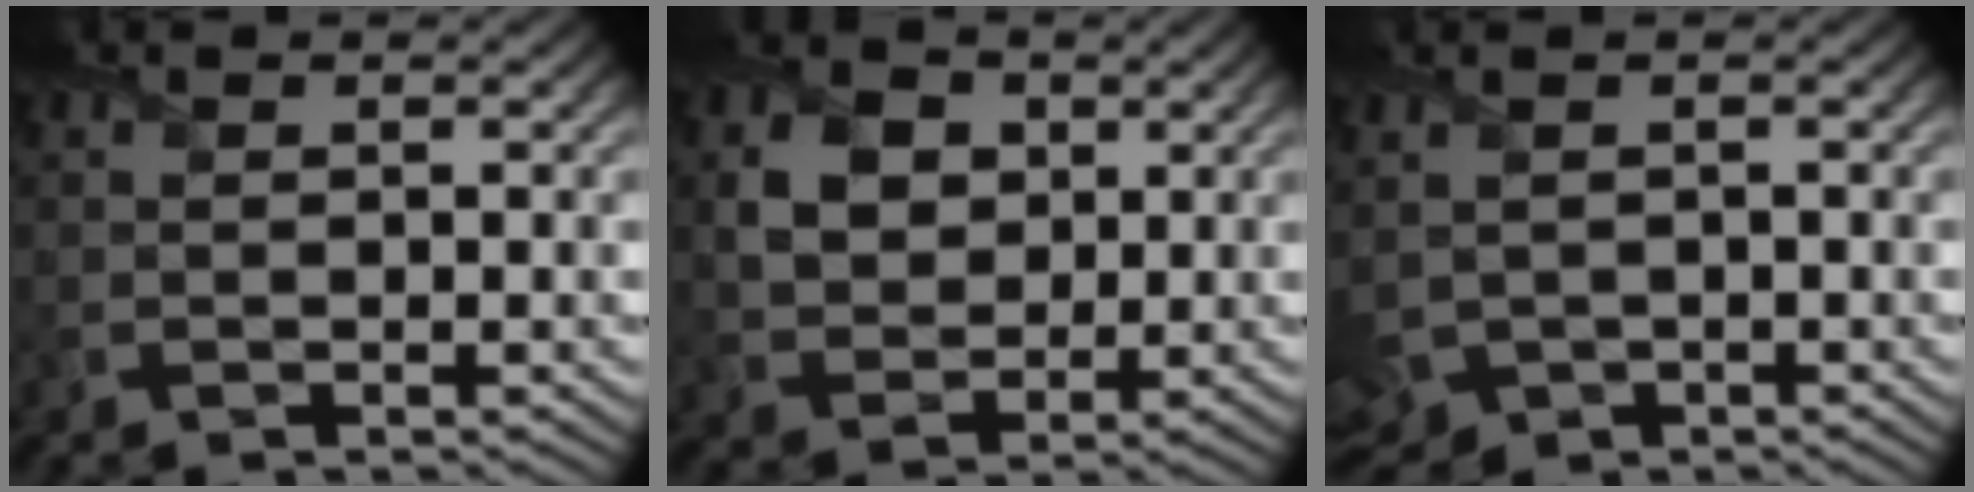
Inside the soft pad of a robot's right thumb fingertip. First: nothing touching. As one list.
[{"total": 5.5, "force": [1.6, 4.4, 2.9], "torque": [-0.073, 0.004, 0.024]}, {"total": 4.9, "force": [-1.2, 3.4, 3.4], "torque": [-0.097, -0.025, -0.014]}]